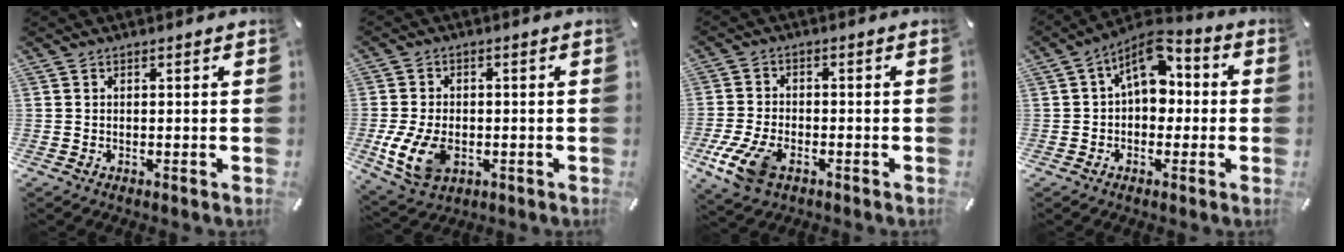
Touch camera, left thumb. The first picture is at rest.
{"total": 9.8, "force": [-2.4, 6.6, 6.9], "torque": [-0.161, -0.001, -0.041]}
{"total": 9.1, "force": [-4.1, 5.2, 6.2], "torque": [-0.146, 0.005, -0.076]}
{"total": 10.0, "force": [2.6, 6.7, 7.0], "torque": [-0.096, -0.011, 0.046]}